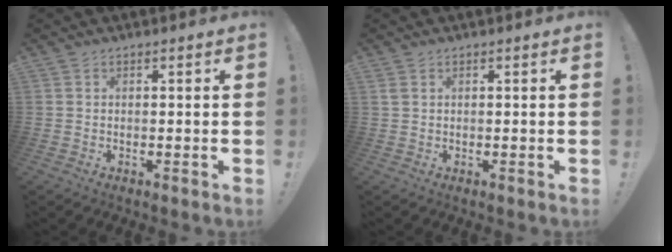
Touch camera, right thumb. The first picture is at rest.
{"total": 1.1, "force": [0.6, 0.5, 0.8], "torque": [-0.023, 0.005, 0.012]}